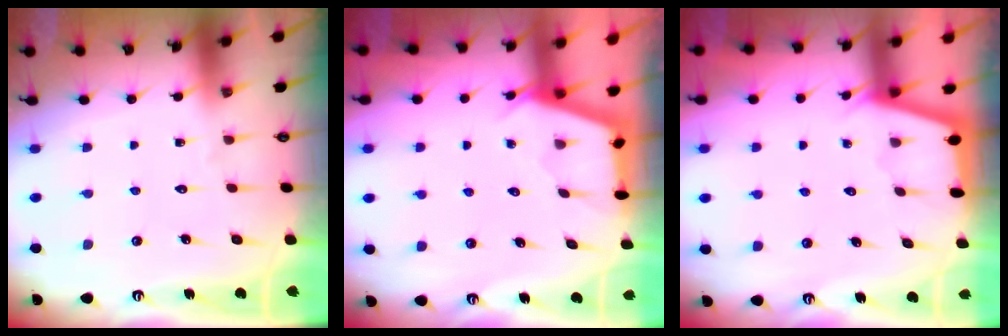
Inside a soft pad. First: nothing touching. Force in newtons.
{"total": 2.9, "press": 2.9, "slide": 0.3}
{"total": 2.4, "press": 2.3, "slide": 0.4}